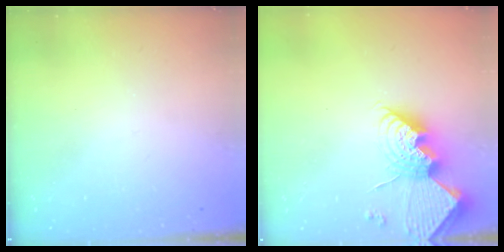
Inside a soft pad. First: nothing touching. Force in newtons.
{"total": 15.8, "press": 15.7, "slide": 1.0}